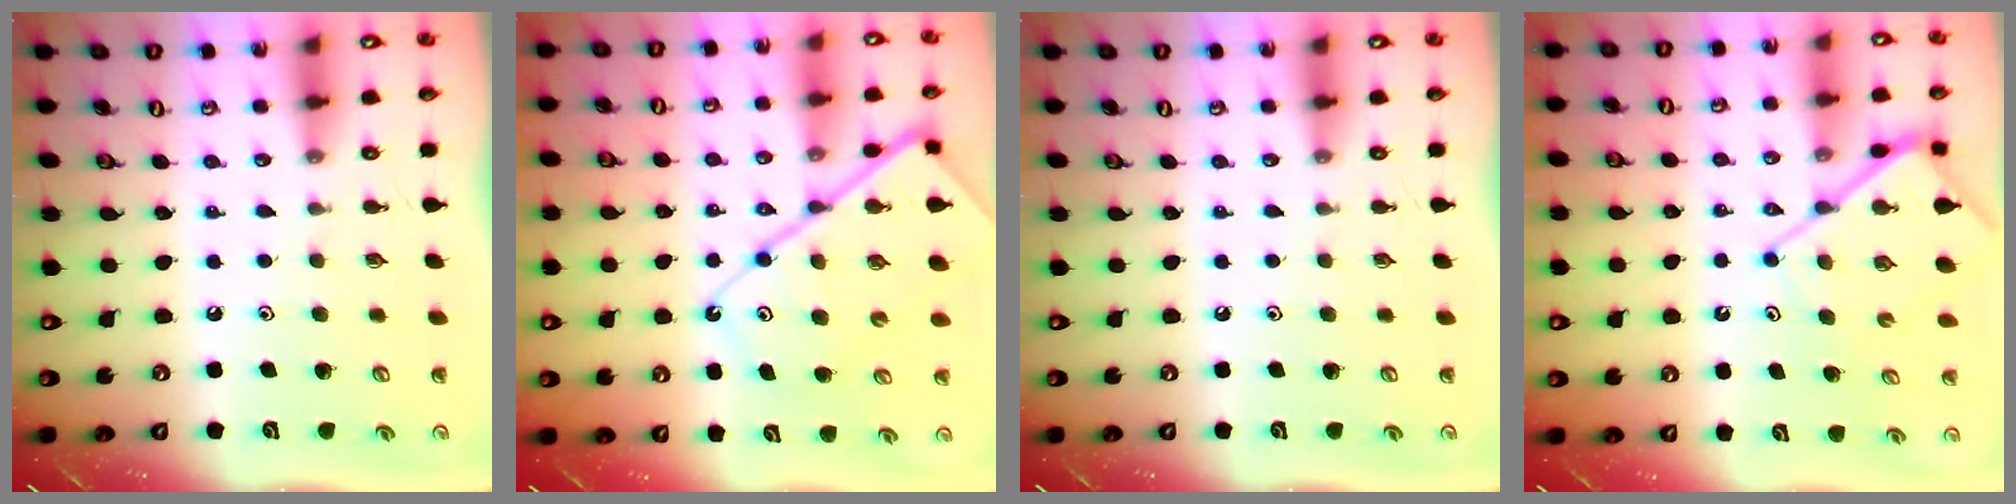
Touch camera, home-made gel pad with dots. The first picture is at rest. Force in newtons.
{"total": 14.5, "press": 14.5, "slide": 1.3}
{"total": 0.0}
{"total": 9.9, "press": 9.8, "slide": 1.0}